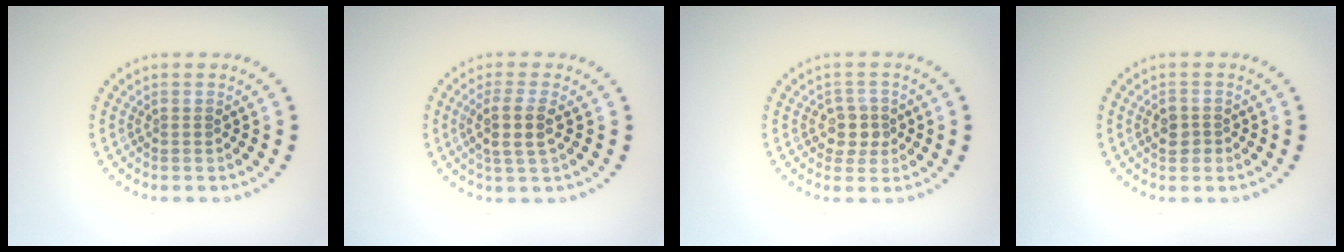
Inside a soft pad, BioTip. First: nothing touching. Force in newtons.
{"total": 2.9, "press": 2.4, "slide": 1.5}
{"total": 2.3, "press": 2.0, "slide": 1.1}
{"total": 1.7, "press": 1.6, "slide": 0.6}